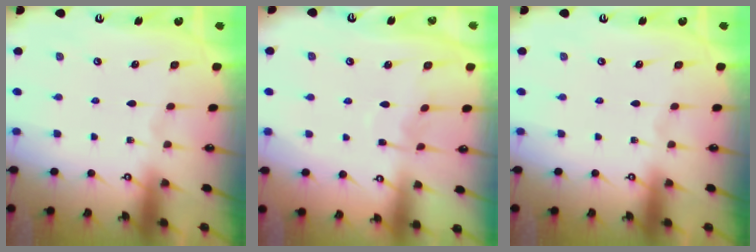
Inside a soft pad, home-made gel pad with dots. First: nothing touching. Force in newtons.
{"total": 4.7, "press": 4.6, "slide": 0.8}
{"total": 0.0}